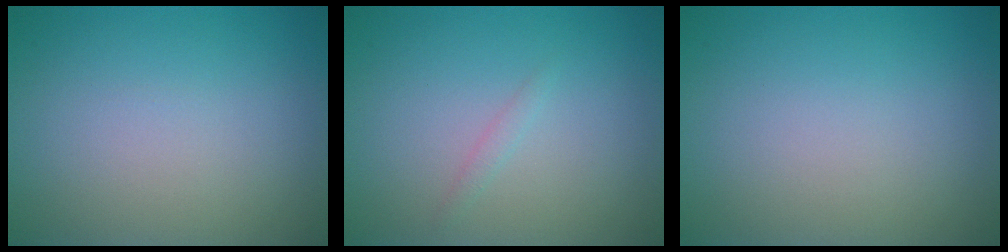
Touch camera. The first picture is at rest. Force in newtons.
{"total": 0.6, "press": 0.6, "slide": 0.0}
{"total": 0.0}